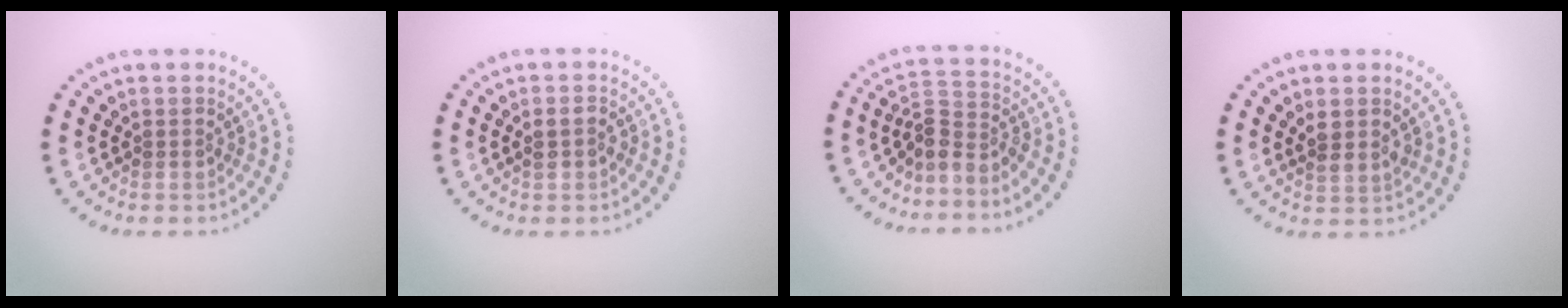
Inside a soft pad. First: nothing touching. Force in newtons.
{"total": 1.5, "press": 1.4, "slide": 0.4}
{"total": 2.9, "press": 2.1, "slide": 2.0}
{"total": 1.9, "press": 1.7, "slide": 0.8}